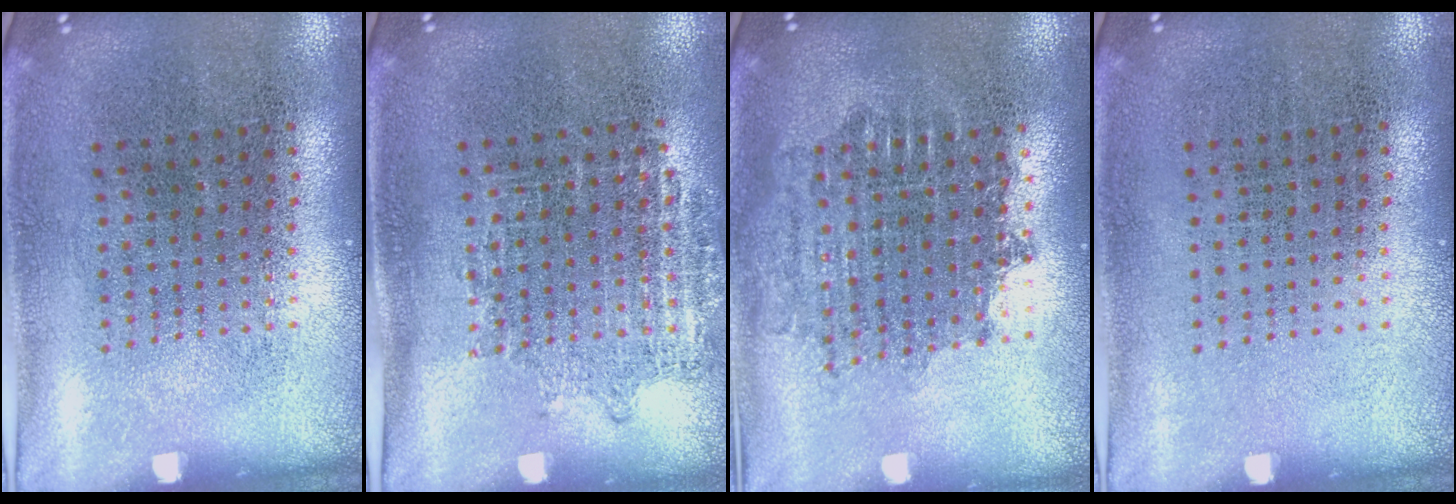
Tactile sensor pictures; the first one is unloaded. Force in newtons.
{"total": 0.9, "press": 0.8, "slide": 0.3}
{"total": 1.7, "press": 1.4, "slide": 1.0}
{"total": 0.0}